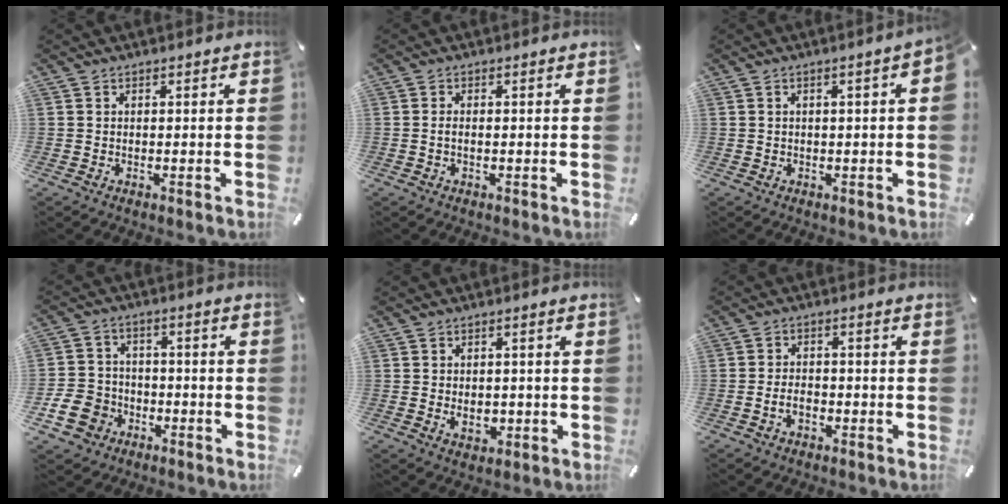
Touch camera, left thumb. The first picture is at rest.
{"total": 1.3, "force": [-0.3, 0.4, 1.2], "torque": [-0.023, -0.002, -0.004]}
{"total": 2.8, "force": [0.1, 0.3, 2.8], "torque": [-0.048, 0.001, 0.003]}
{"total": 8.6, "force": [-3.4, 7.4, 2.7], "torque": [-0.064, 0.026, -0.062]}
{"total": 3.3, "force": [-0.3, 2.5, 2.1], "torque": [-0.022, 0.000, -0.008]}
{"total": 3.2, "force": [-1.3, 2.1, 2.1], "torque": [-0.044, 0.008, -0.024]}